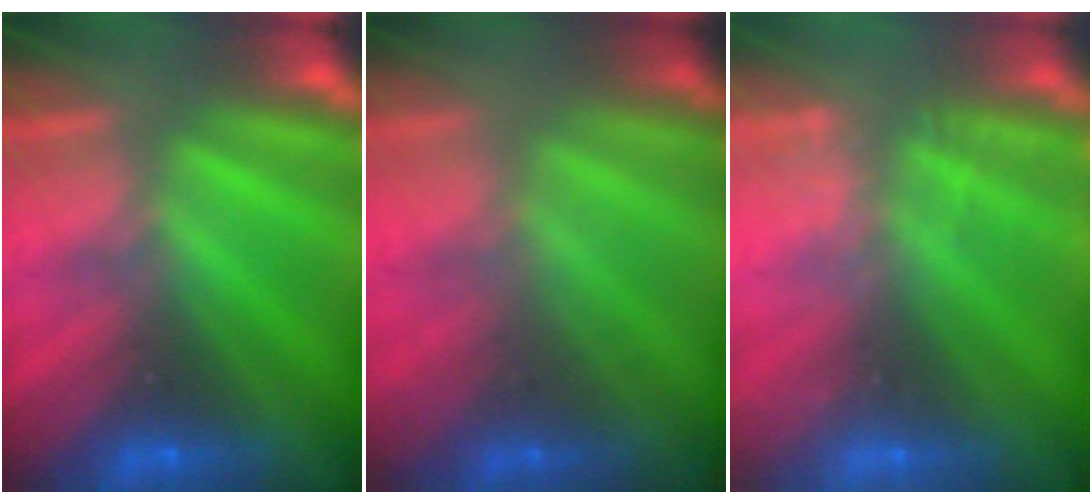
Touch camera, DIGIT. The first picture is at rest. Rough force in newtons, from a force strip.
{"total": 1.5}
{"total": 2.5}